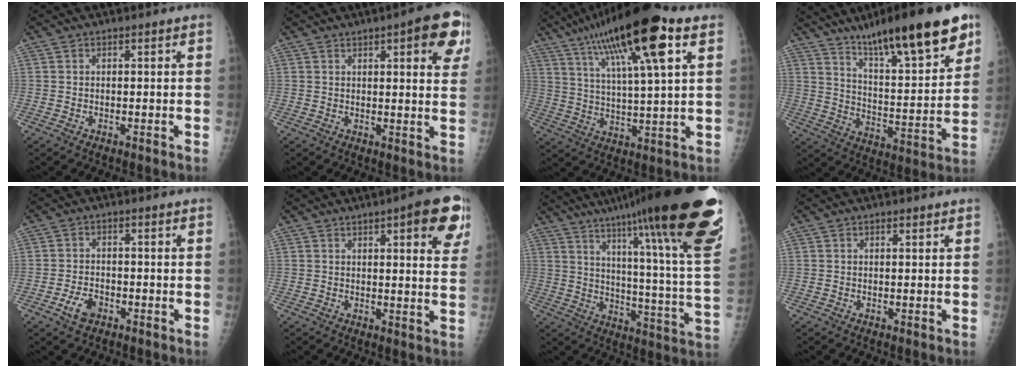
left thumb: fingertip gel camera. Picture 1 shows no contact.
{"total": 10.1, "force": [4.7, 2.8, 8.5], "torque": [-0.075, -0.012, 0.049]}
{"total": 21.0, "force": [11.0, 3.5, 17.5], "torque": [-0.302, -0.006, 0.189]}
{"total": 22.6, "force": [14.8, 4.7, 16.5], "torque": [-0.229, -0.057, 0.236]}
{"total": 4.0, "force": [-2.0, 2.4, 2.4], "torque": [-0.042, 0.012, -0.035]}
{"total": 11.3, "force": [5.5, 3.0, 9.4], "torque": [-0.084, -0.017, 0.061]}
{"total": 32.8, "force": [22.5, 2.5, 23.8], "torque": [-0.288, -0.098, 0.321]}
{"total": 0.8, "force": [0.6, 0.3, 0.5], "torque": [-0.010, -0.002, 0.009]}